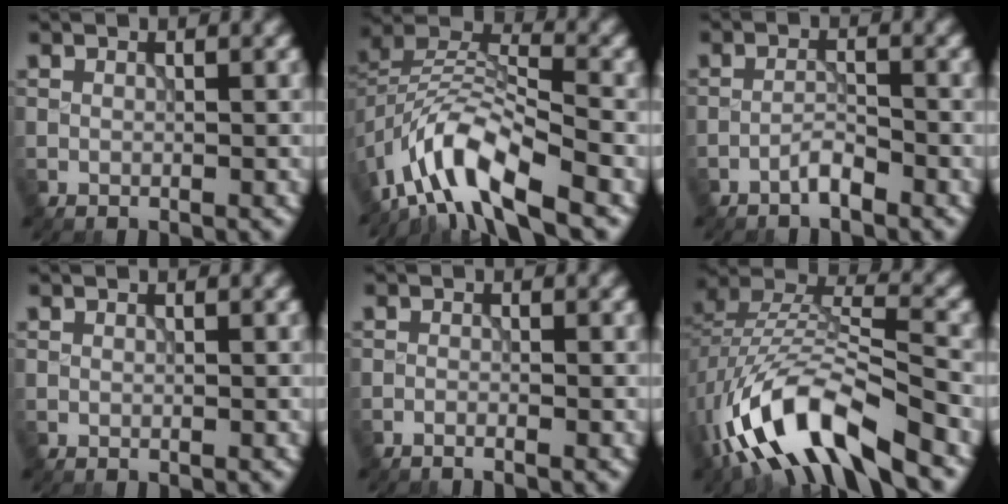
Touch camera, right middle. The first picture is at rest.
{"total": 8.7, "force": [-5.7, 2.9, 5.8], "torque": [-0.092, 0.003, -0.121]}
{"total": 1.7, "force": [-1.4, 0.2, 1.0], "torque": [-0.016, 0.007, -0.030]}
{"total": 0.0}
{"total": 1.0, "force": [-0.9, 0.1, 0.5], "torque": [-0.004, -0.002, -0.023]}
{"total": 12.5, "force": [-7.4, 4.3, 9.2], "torque": [-0.179, 0.000, -0.140]}